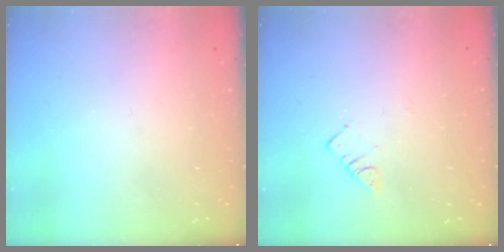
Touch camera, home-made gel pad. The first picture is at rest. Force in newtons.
{"total": 3.5, "press": 3.5, "slide": 0.4}